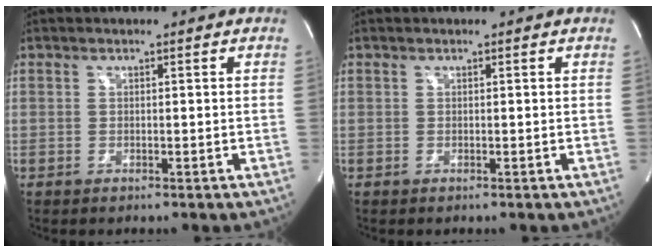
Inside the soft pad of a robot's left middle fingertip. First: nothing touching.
{"total": 0.0}